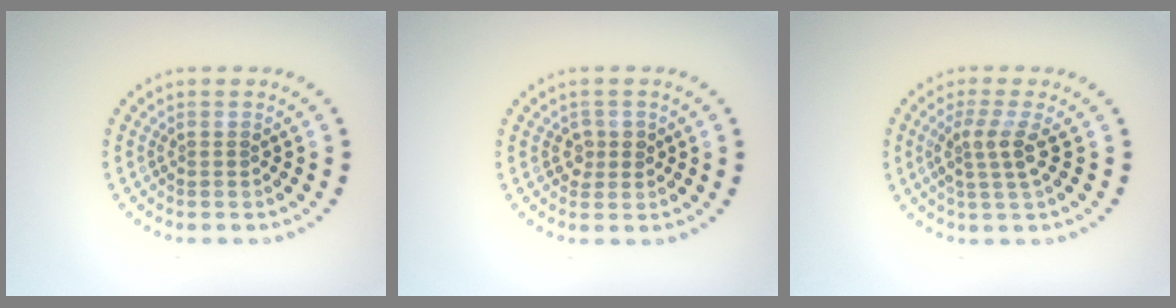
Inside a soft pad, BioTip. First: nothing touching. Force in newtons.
{"total": 1.6, "press": 1.4, "slide": 0.6}
{"total": 2.7, "press": 2.0, "slide": 1.9}